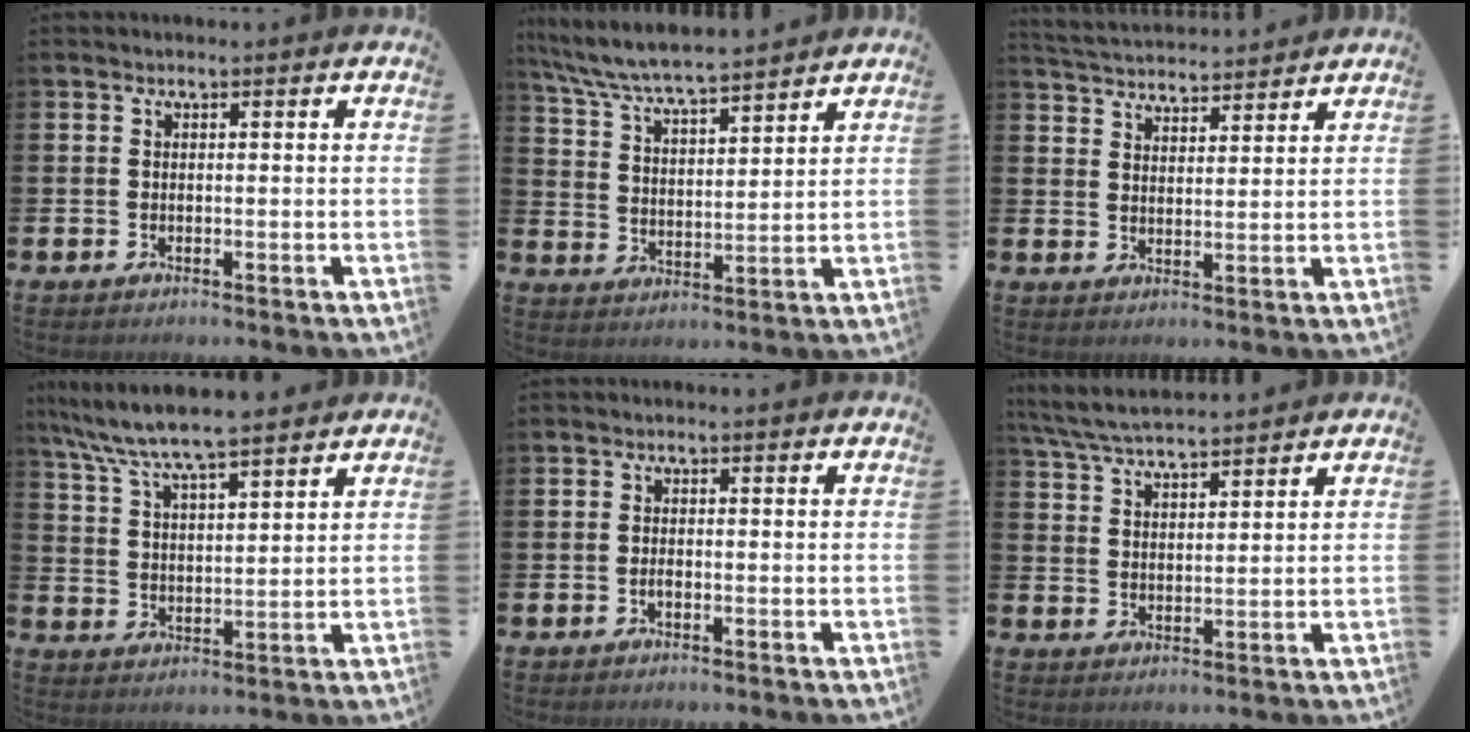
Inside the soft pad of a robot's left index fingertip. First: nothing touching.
{"total": 6.9, "force": [6.7, 0.3, 1.8], "torque": [-0.062, -0.046, 0.117]}
{"total": 4.3, "force": [4.3, 0.5, -0.1], "torque": [-0.013, -0.027, 0.077]}
{"total": 7.4, "force": [7.0, 0.5, 2.3], "torque": [-0.073, -0.037, 0.124]}
{"total": 0.8, "force": [-0.4, 0.3, 0.7], "torque": [-0.015, -0.001, -0.008]}
{"total": 5.7, "force": [5.5, 0.6, 1.3], "torque": [-0.044, -0.026, 0.099]}